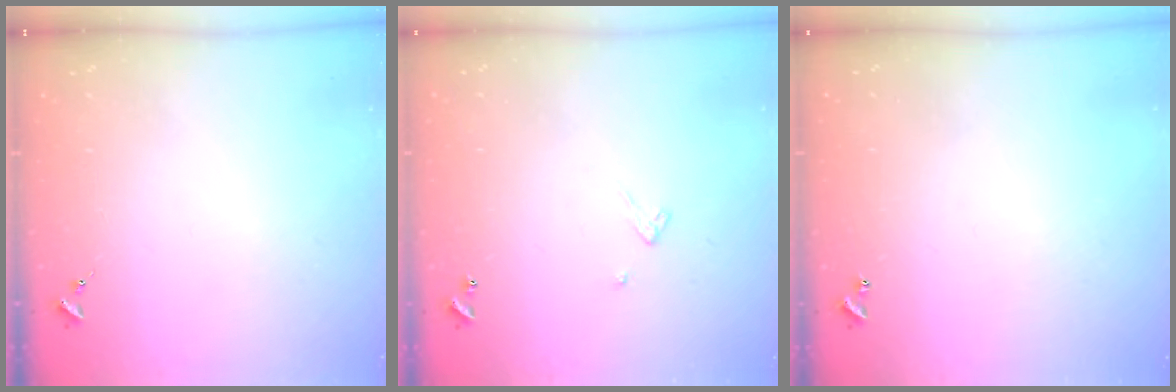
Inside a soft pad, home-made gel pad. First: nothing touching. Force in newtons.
{"total": 2.4, "press": 2.4, "slide": 0.2}
{"total": 0.9, "press": 0.9, "slide": 0.2}